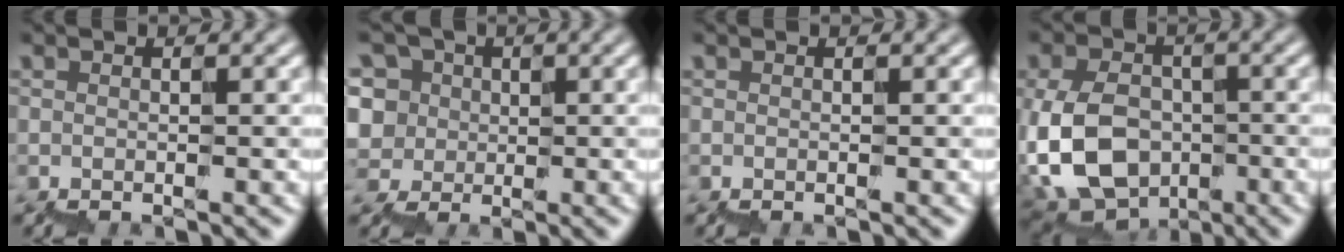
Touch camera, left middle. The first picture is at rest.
{"total": 7.8, "force": [2.2, 7.1, 2.4], "torque": [-0.065, 0.052, -0.013]}
{"total": 0.0}
{"total": 6.9, "force": [-1.1, 5.6, 3.8], "torque": [-0.109, 0.000, -0.023]}